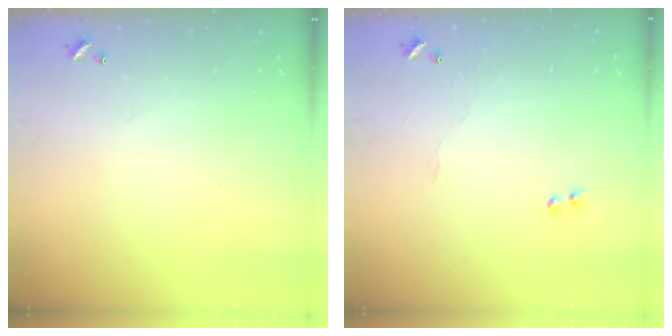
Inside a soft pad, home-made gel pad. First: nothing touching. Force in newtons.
{"total": 2.6, "press": 2.5, "slide": 0.5}